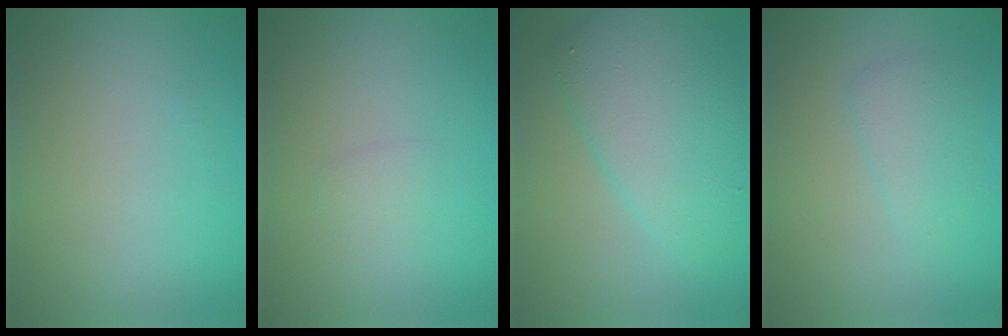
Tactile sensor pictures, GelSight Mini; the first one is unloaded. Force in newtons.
{"total": 0.9, "press": 0.9, "slide": 0.1}
{"total": 6.2, "press": 6.2, "slide": 0.1}
{"total": 1.9, "press": 1.9, "slide": 0.1}